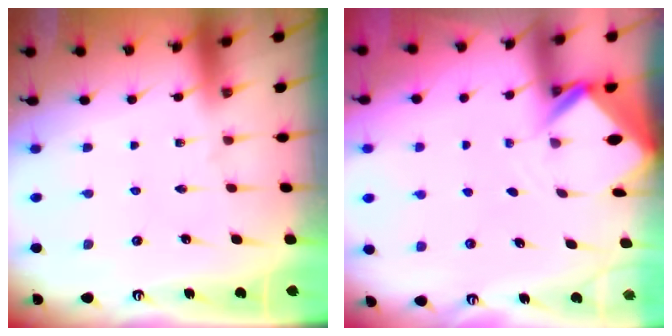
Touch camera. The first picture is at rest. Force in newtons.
{"total": 2.9, "press": 2.9, "slide": 0.2}